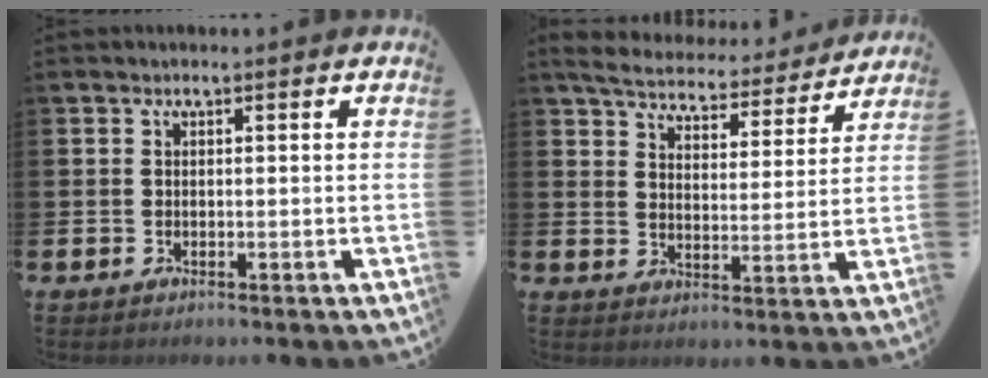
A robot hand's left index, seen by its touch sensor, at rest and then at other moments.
{"total": 5.6, "force": [5.4, 1.1, 1.2], "torque": [-0.042, -0.041, 0.090]}